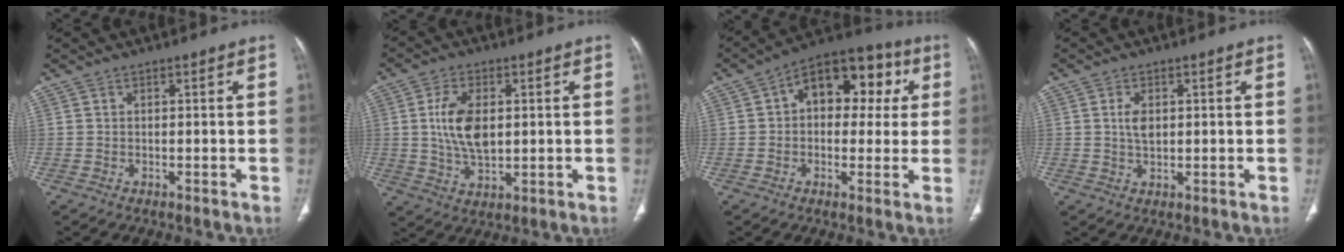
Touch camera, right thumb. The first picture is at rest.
{"total": 9.3, "force": [1.3, 5.3, 7.6], "torque": [-0.139, -0.006, 0.030]}
{"total": 15.3, "force": [3.5, 9.9, 11.0], "torque": [-0.097, 0.034, 0.041]}
{"total": 3.2, "force": [0.7, 2.0, 2.5], "torque": [-0.042, -0.003, 0.014]}